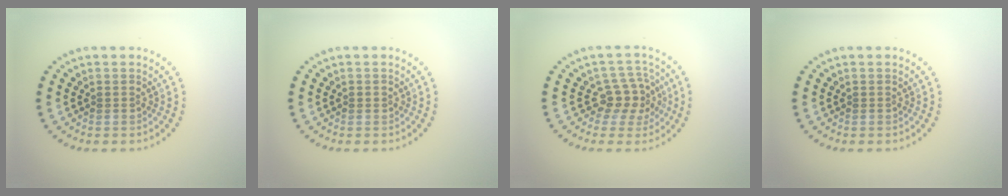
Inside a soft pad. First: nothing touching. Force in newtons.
{"total": 0.7, "press": 0.7, "slide": 0.1}
{"total": 3.2, "press": 2.8, "slide": 1.5}
{"total": 0.0}